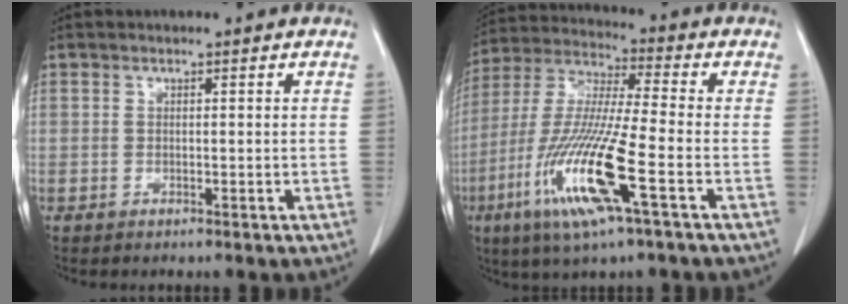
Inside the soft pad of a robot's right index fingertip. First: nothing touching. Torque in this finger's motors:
{"motor_torque": [2.14, 0.00, 1.05, 0.21]}